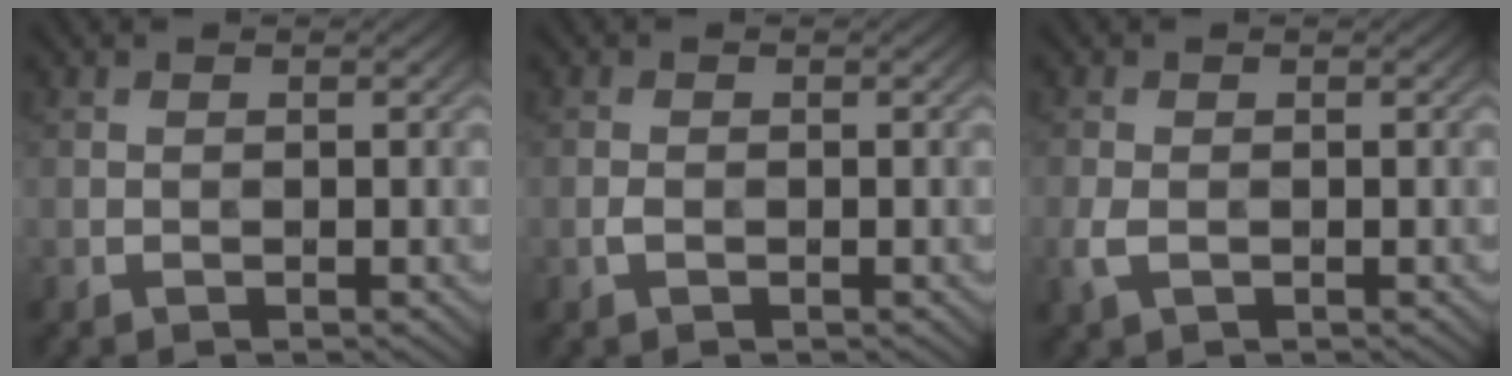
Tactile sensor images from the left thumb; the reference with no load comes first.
{"total": 0.8, "force": [-0.3, 0.4, 0.6], "torque": [-0.016, 0.000, -0.009]}
{"total": 2.3, "force": [-0.8, 1.4, 1.6], "torque": [-0.048, -0.007, -0.016]}